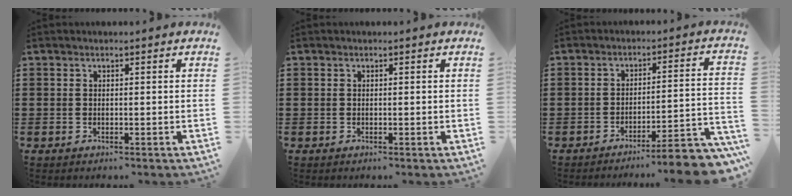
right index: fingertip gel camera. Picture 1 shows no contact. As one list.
[{"total": 0.0}, {"total": 5.7, "force": [-5.0, -0.2, 2.7], "torque": [-0.042, -0.013, -0.098]}]